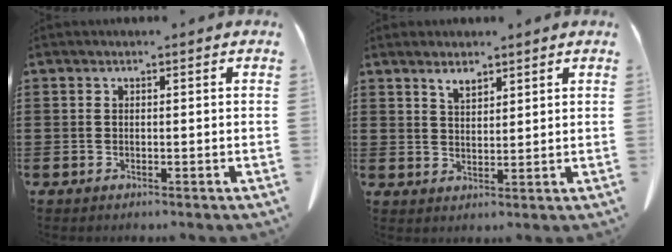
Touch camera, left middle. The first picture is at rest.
{"total": 2.5, "force": [2.1, 0.9, 1.2], "torque": [-0.028, 0.003, 0.038]}